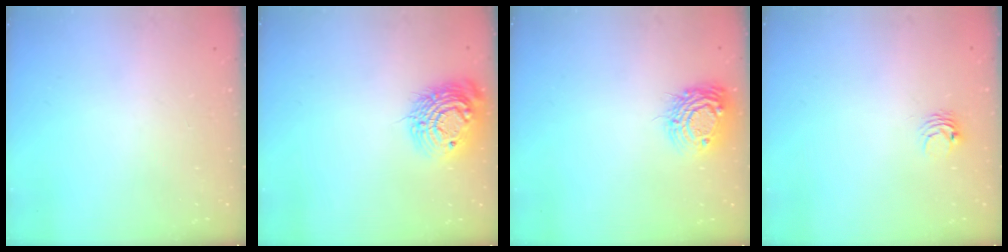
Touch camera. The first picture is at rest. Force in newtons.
{"total": 14.8, "press": 14.7, "slide": 1.0}
{"total": 10.3, "press": 10.3, "slide": 0.7}
{"total": 3.7, "press": 3.7, "slide": 0.3}